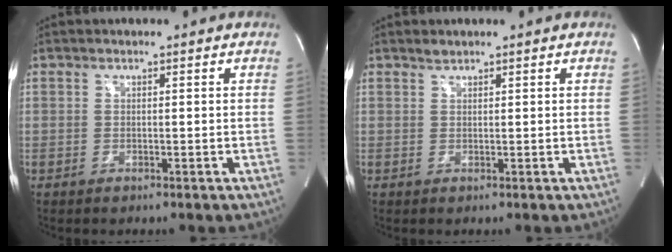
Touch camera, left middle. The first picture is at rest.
{"total": 0.7, "force": [0.7, 0.1, 0.0], "torque": [-0.008, 0.001, 0.016]}